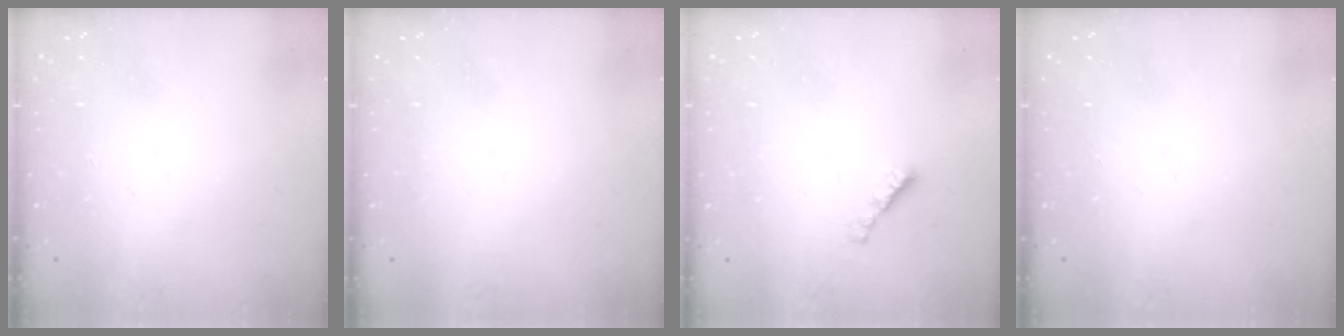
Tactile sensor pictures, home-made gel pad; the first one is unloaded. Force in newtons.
{"total": 1.3, "press": 1.3, "slide": 0.2}
{"total": 2.3, "press": 2.2, "slide": 0.4}
{"total": 0.0}